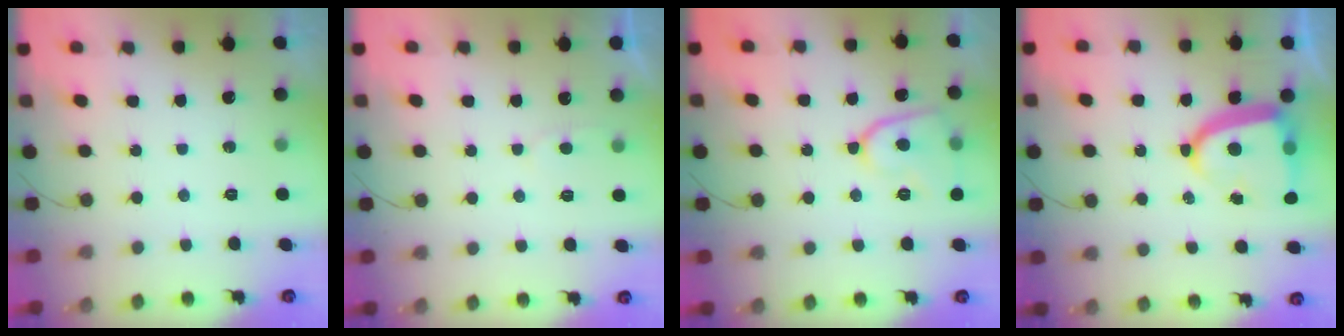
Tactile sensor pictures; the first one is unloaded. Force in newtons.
{"total": 2.5, "press": 2.5, "slide": 0.3}
{"total": 10.8, "press": 10.7, "slide": 1.3}
{"total": 14.7, "press": 14.6, "slide": 1.5}